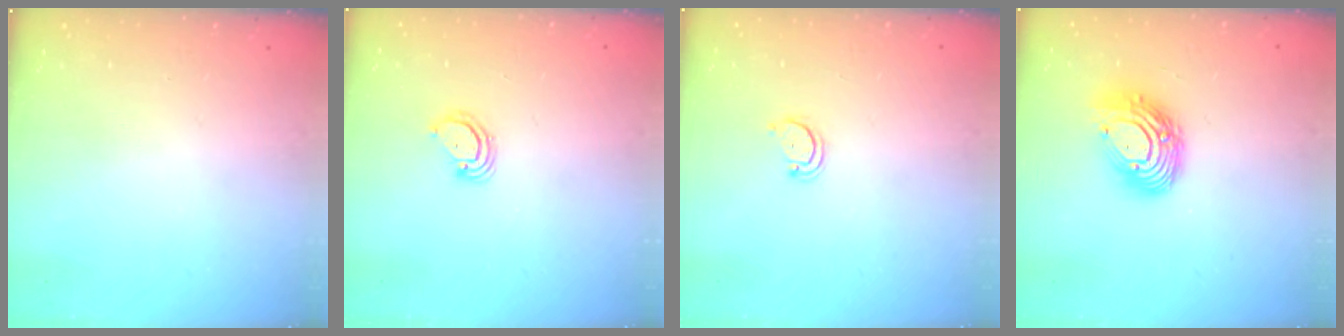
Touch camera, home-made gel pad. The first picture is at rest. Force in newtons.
{"total": 3.2, "press": 3.2, "slide": 0.4}
{"total": 2.2, "press": 2.2, "slide": 0.4}
{"total": 13.0, "press": 12.9, "slide": 1.2}